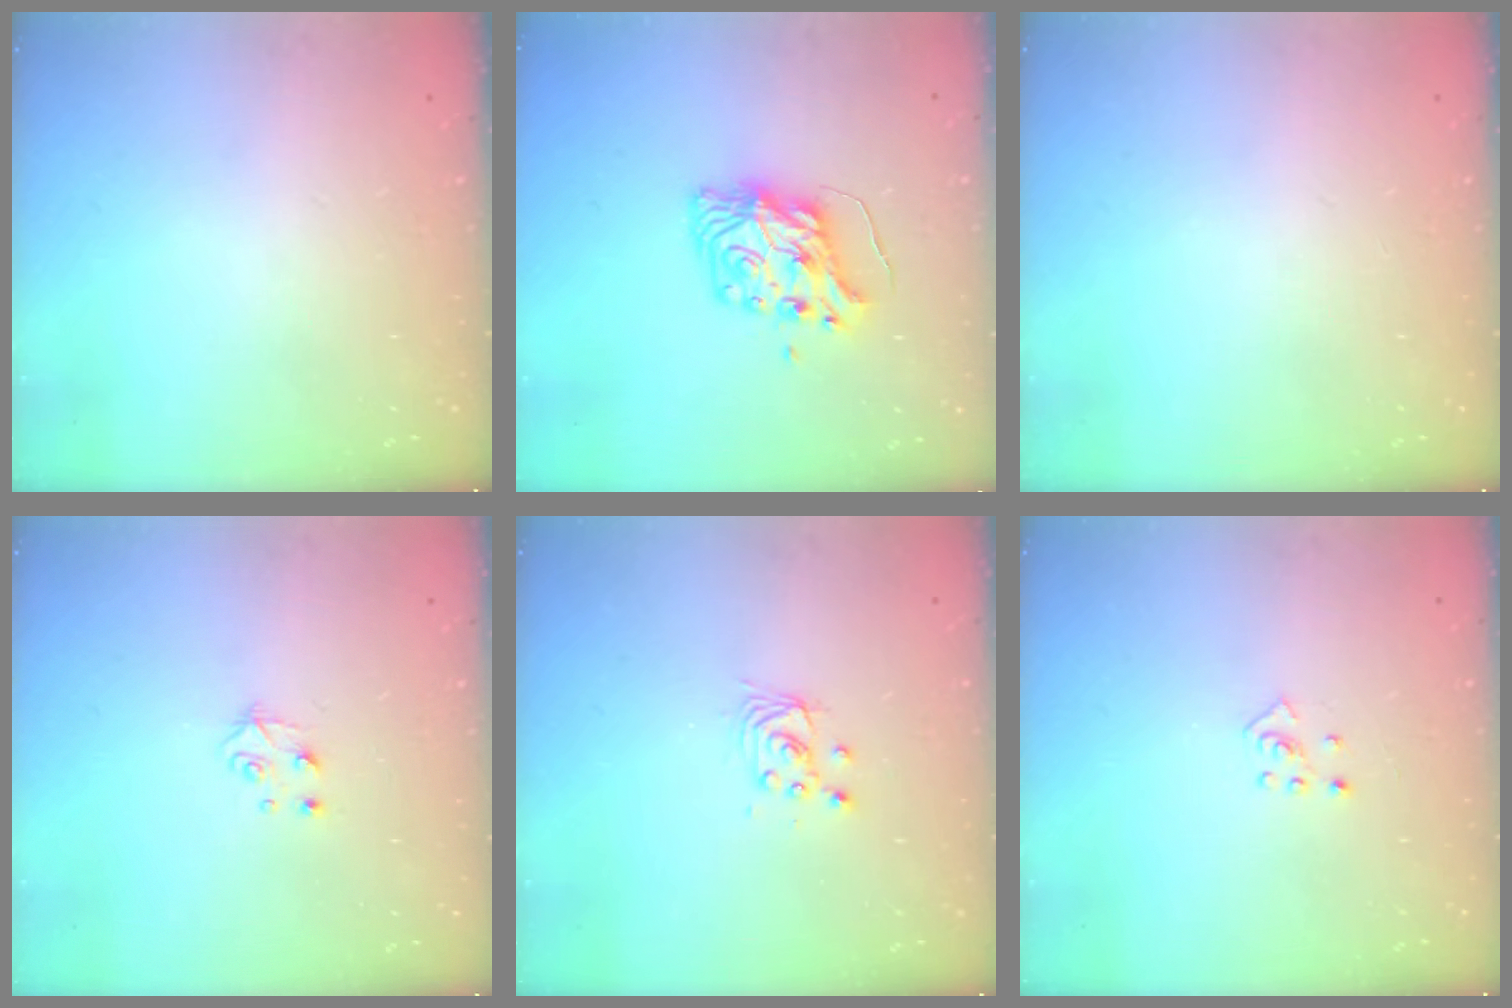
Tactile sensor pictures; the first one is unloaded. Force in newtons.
{"total": 8.9, "press": 8.9, "slide": 0.3}
{"total": 0.0}
{"total": 4.0, "press": 3.9, "slide": 0.4}
{"total": 2.7, "press": 2.7, "slide": 0.2}
{"total": 3.6, "press": 3.6, "slide": 0.6}